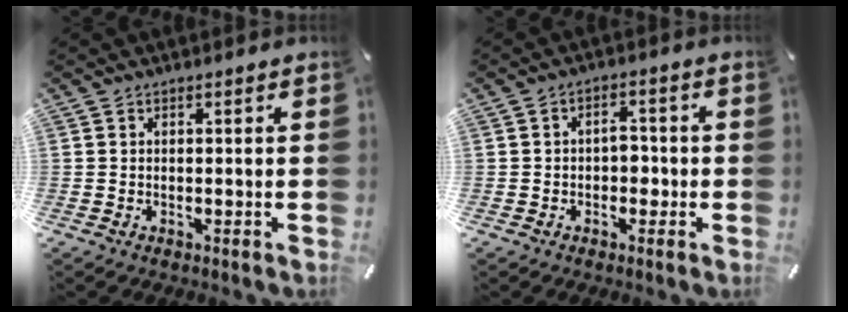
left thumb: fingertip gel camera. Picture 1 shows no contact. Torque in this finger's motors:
{"motor_torque": [-0.19, -0.27, 0.15, 0.13, 0.01]}